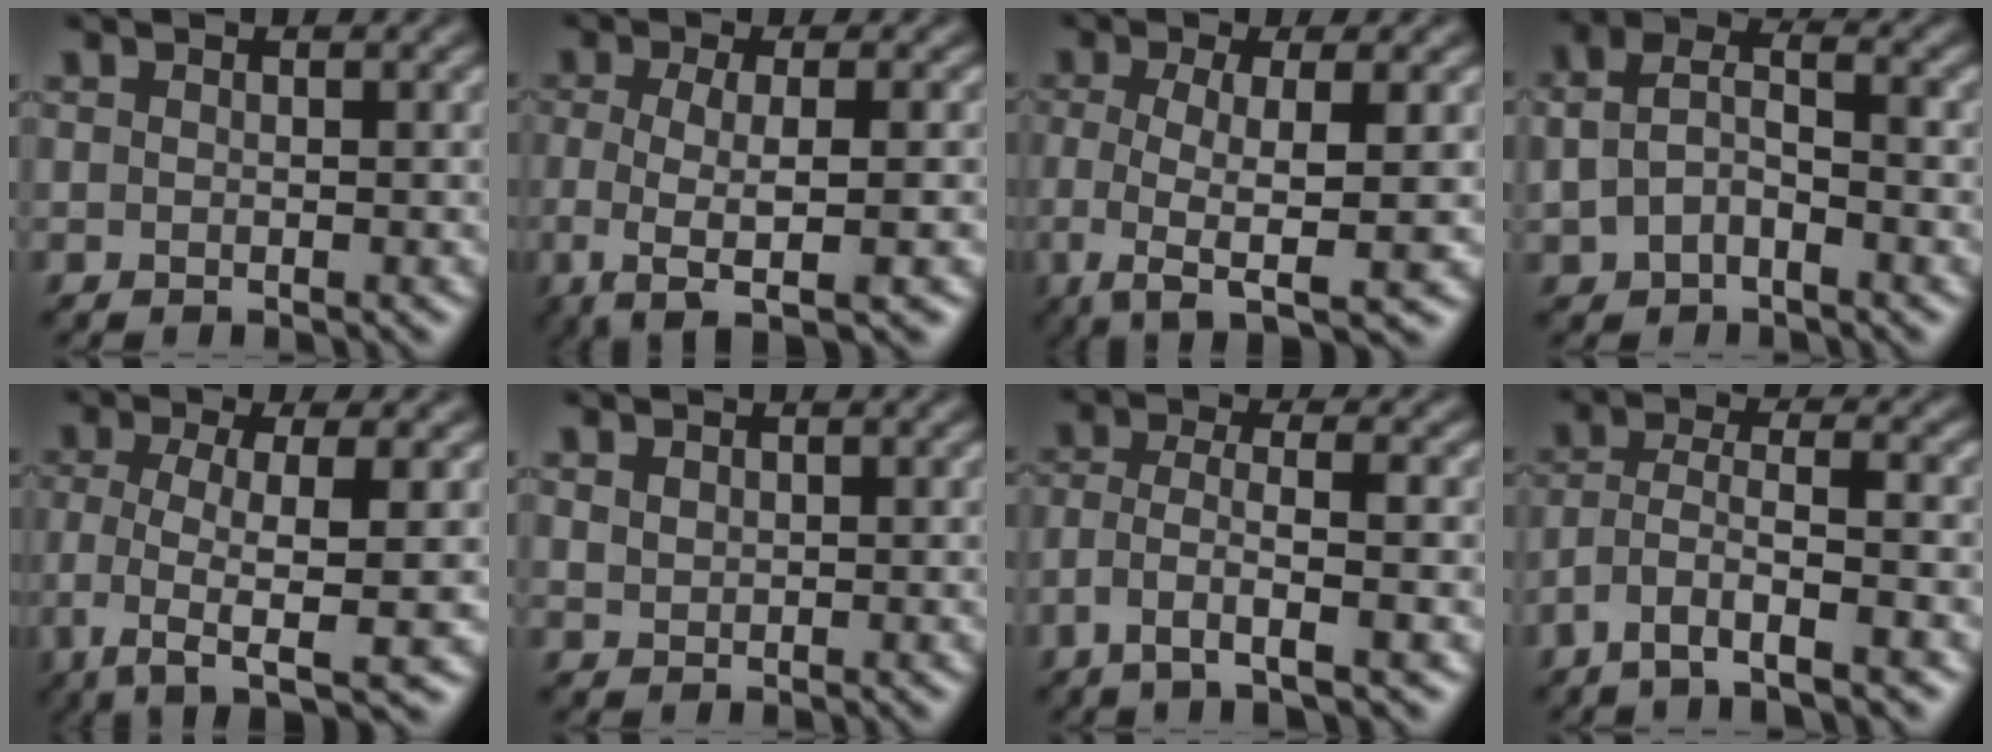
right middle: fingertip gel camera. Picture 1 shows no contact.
{"total": 5.2, "force": [-1.6, 1.3, 4.8], "torque": [-0.078, -0.008, -0.036]}
{"total": 6.1, "force": [-1.5, 1.6, 5.7], "torque": [-0.094, -0.007, -0.031]}
{"total": 3.8, "force": [-0.5, 2.3, 3.0], "torque": [-0.067, 0.011, -0.013]}
{"total": 6.6, "force": [-2.2, 1.7, 6.0], "torque": [-0.104, -0.006, -0.043]}
{"total": 1.0, "force": [0.6, 0.7, 0.3], "torque": [-0.008, 0.000, 0.015]}
{"total": 4.3, "force": [-1.9, 1.0, 3.6], "torque": [-0.073, 0.004, -0.039]}
{"total": 5.1, "force": [-2.9, 1.3, 4.0], "torque": [-0.080, 0.002, -0.058]}